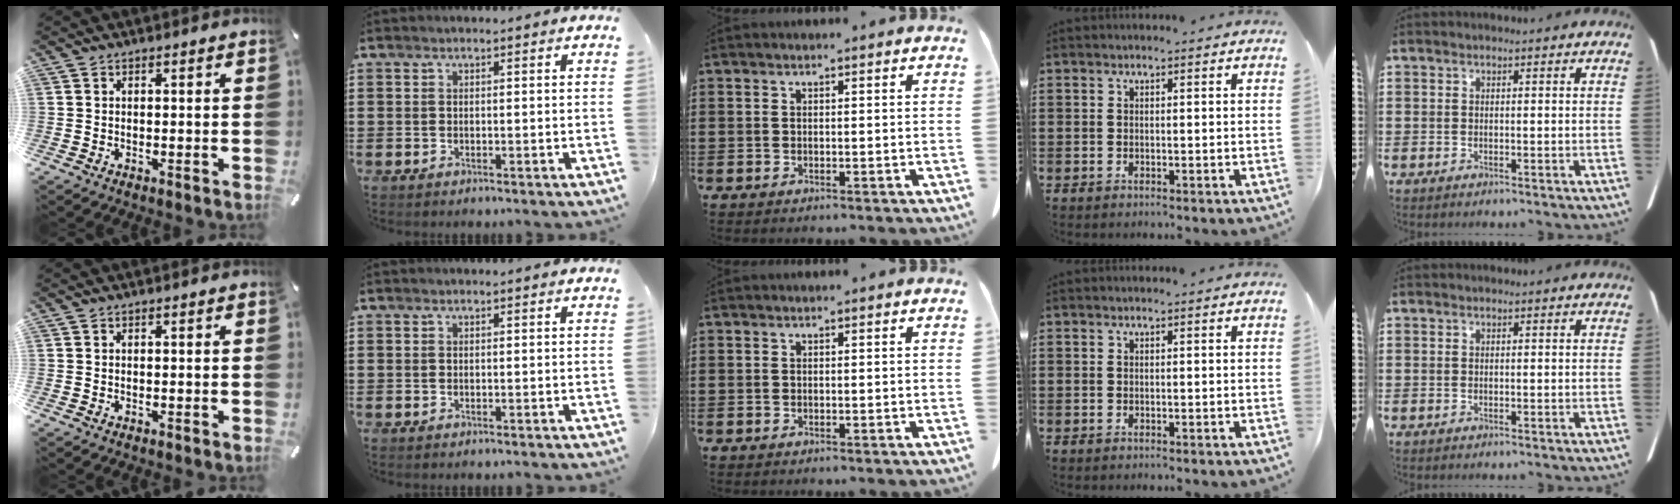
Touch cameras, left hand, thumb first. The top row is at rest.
{}